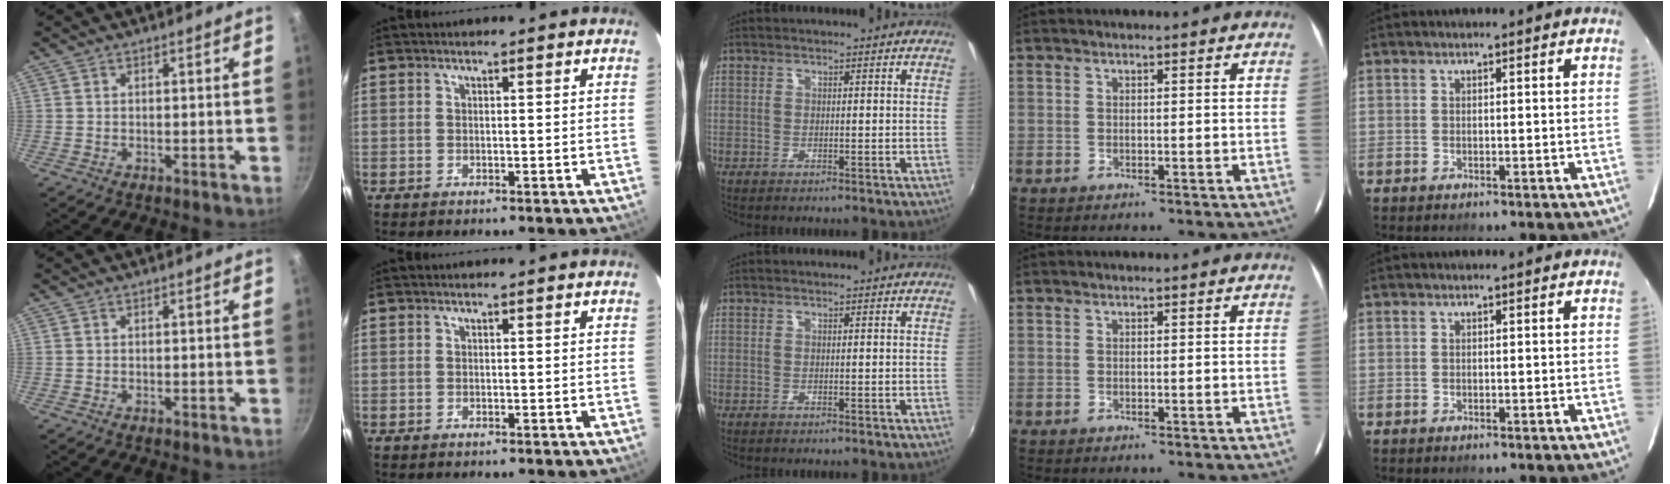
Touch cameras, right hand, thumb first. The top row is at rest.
{}